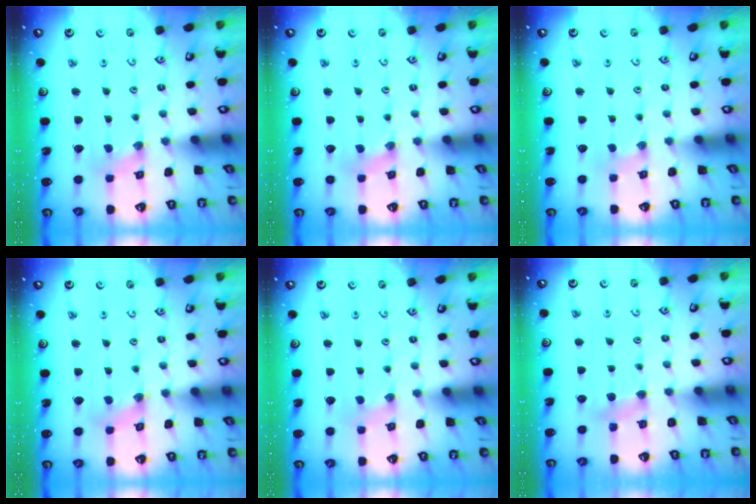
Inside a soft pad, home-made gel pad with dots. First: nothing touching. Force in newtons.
{"total": 1.1, "press": 1.1, "slide": 0.1}
{"total": 0.0}
{"total": 1.1, "press": 1.0, "slide": 0.3}
{"total": 0.0}
{"total": 3.4, "press": 3.3, "slide": 0.6}